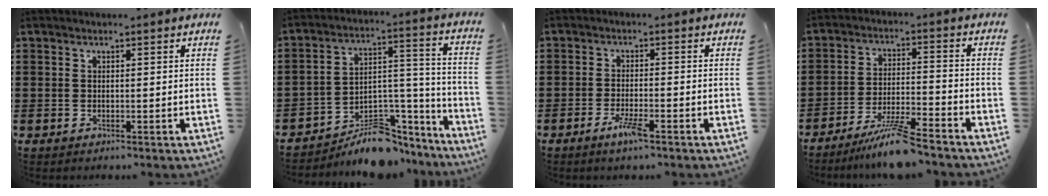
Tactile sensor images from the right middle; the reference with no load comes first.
{"total": 7.8, "force": [-6.5, 3.5, 2.7], "torque": [-0.034, 0.022, -0.115]}
{"total": 3.6, "force": [-2.2, 0.5, 2.9], "torque": [-0.059, -0.007, -0.041]}
{"total": 7.5, "force": [-6.3, 0.0, 4.0], "torque": [-0.082, -0.012, -0.118]}